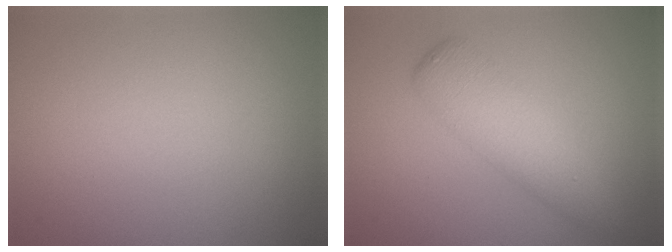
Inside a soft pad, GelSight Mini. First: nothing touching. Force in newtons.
{"total": 4.1, "press": 4.1, "slide": 0.0}